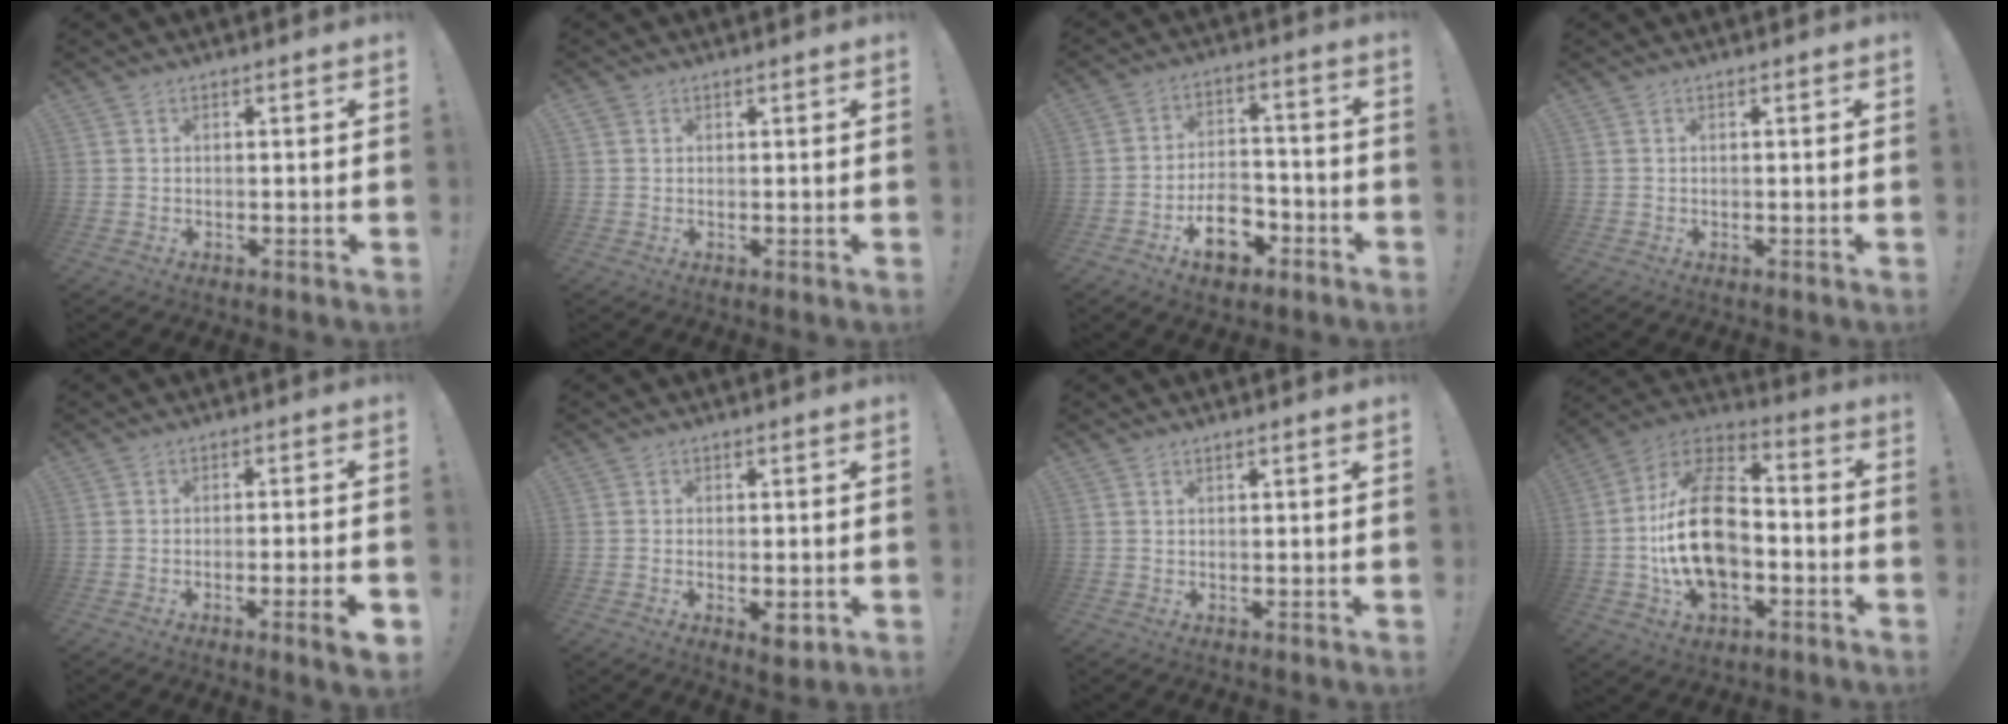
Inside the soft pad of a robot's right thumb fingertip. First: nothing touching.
{"total": 1.0, "force": [0.5, 0.8, 0.2], "torque": [-0.013, 0.004, 0.013]}
{"total": 11.8, "force": [-6.3, 7.4, 6.7], "torque": [-0.086, 0.056, -0.105]}
{"total": 0.0}
{"total": 6.4, "force": [-2.6, 0.3, 5.8], "torque": [-0.092, 0.006, -0.038]}
{"total": 3.5, "force": [-0.9, 1.5, 3.0], "torque": [-0.043, 0.003, -0.008]}
{"total": 0.7, "force": [0.5, -0.2, 0.5], "torque": [-0.008, 0.000, 0.008]}
{"total": 23.0, "force": [-3.0, 14.7, 17.4], "torque": [-0.308, 0.036, -0.043]}